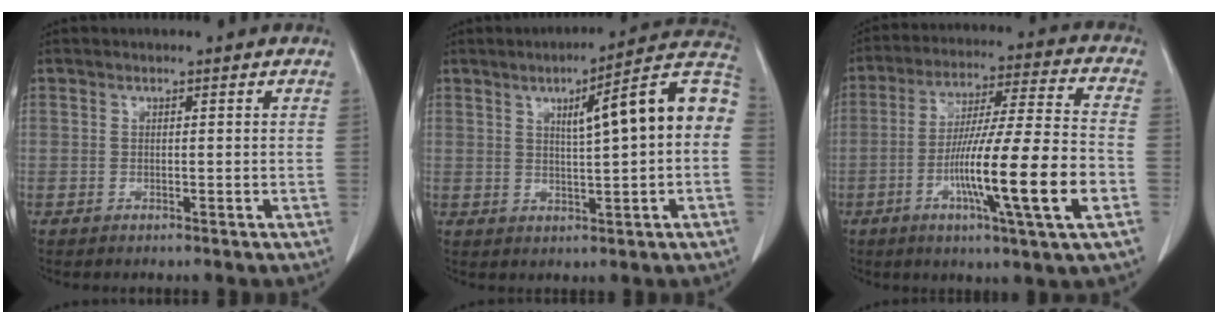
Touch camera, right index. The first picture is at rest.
{"total": 13.0, "force": [1.9, 1.1, 12.8], "torque": [-0.173, 0.032, 0.021]}
{"total": 17.7, "force": [-5.4, -0.1, 16.9], "torque": [-0.290, -0.009, -0.091]}